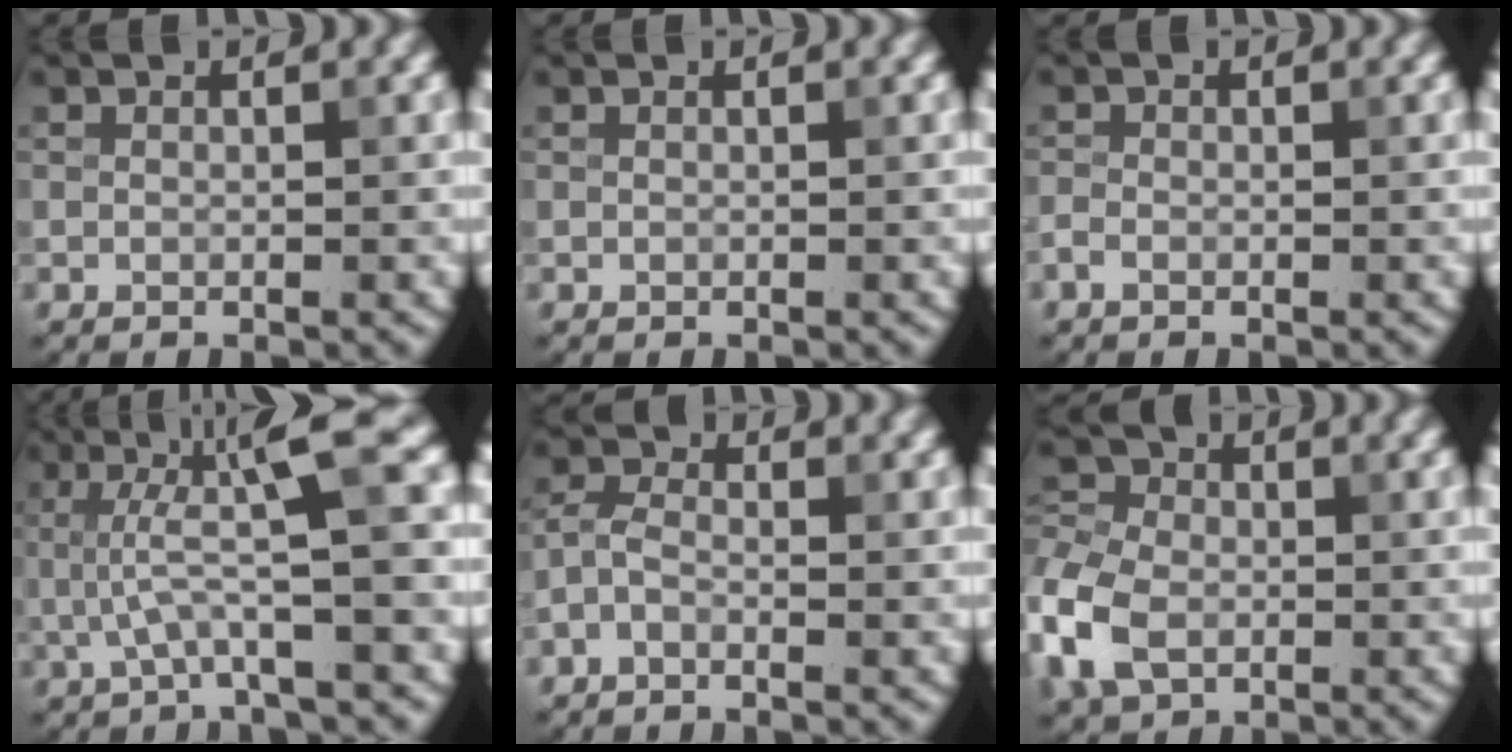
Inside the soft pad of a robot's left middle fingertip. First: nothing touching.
{"total": 0.0}
{"total": 0.9, "force": [-0.5, 0.6, 0.5], "torque": [-0.010, 0.001, -0.013]}
{"total": 5.5, "force": [0.8, 0.6, 5.4], "torque": [-0.105, 0.006, 0.014]}
{"total": 1.8, "force": [-1.0, 0.9, 1.2], "torque": [-0.029, 0.003, -0.029]}
{"total": 6.9, "force": [-1.9, 5.0, 4.3], "torque": [-0.109, -0.001, -0.051]}